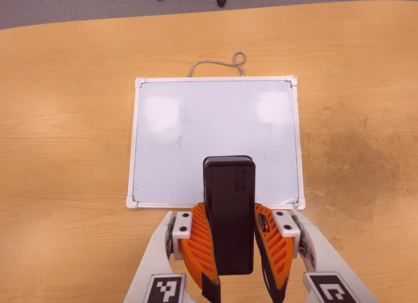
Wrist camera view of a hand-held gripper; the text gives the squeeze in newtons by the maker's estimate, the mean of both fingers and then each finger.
{"total": 9.4, "left": 7.7, "right": 11.1}